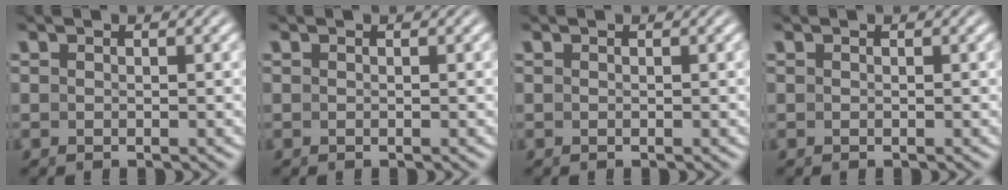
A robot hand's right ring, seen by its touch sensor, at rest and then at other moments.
{"total": 0.0}
{"total": 0.0}
{"total": 0.0}